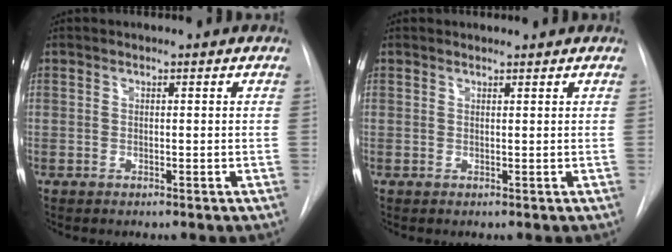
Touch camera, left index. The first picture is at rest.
{"total": 1.5, "force": [1.5, 0.2, 0.1], "torque": [-0.009, 0.009, 0.024]}